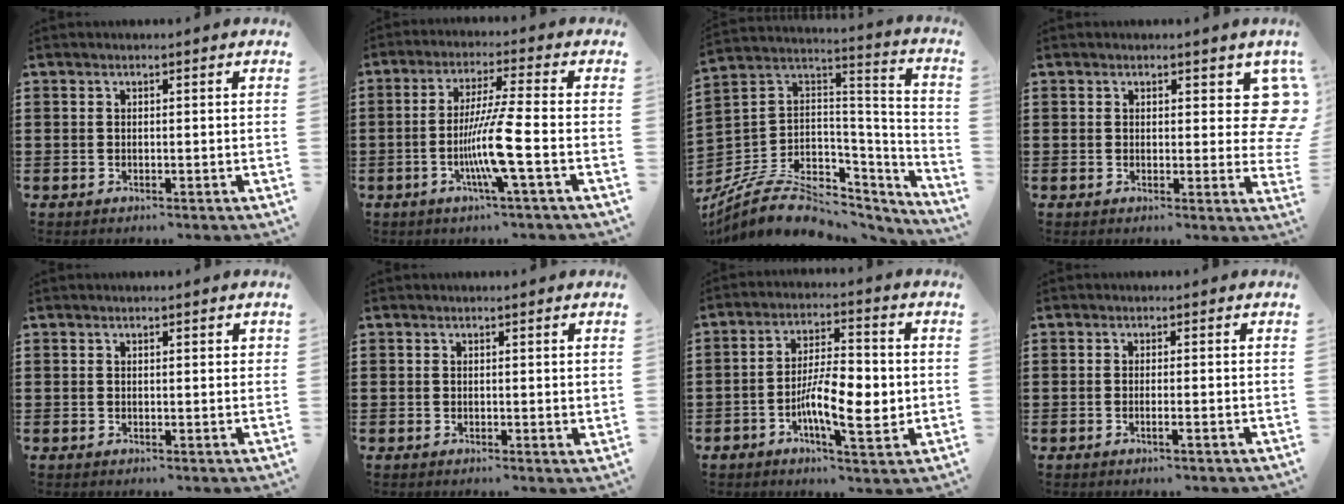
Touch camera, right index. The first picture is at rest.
{"total": 9.0, "force": [-2.8, -0.6, 8.6], "torque": [-0.173, -0.020, -0.061]}
{"total": 9.9, "force": [-5.7, 6.1, 5.3], "torque": [-0.117, 0.009, -0.102]}
{"total": 6.1, "force": [2.8, 3.4, 4.3], "torque": [-0.045, -0.007, 0.044]}
{"total": 0.5, "force": [0.2, 0.3, 0.3], "torque": [-0.007, 0.002, 0.005]}
{"total": 0.5, "force": [0.2, 0.1, 0.5], "torque": [-0.010, 0.001, 0.004]}
{"total": 9.7, "force": [-2.2, 3.5, 8.8], "torque": [-0.154, 0.002, -0.040]}
{"total": 1.6, "force": [-0.8, -0.1, 1.3], "torque": [-0.021, -0.004, -0.015]}